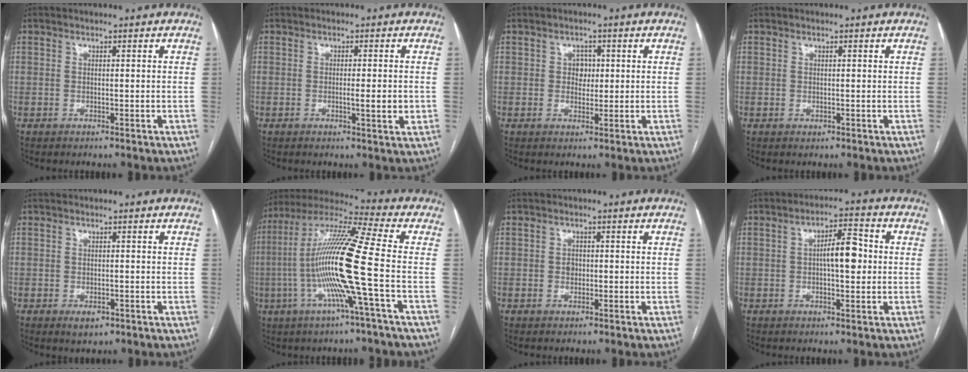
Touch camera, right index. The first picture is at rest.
{"total": 3.3, "force": [-0.5, 0.2, 3.3], "torque": [-0.049, -0.005, -0.007]}
{"total": 2.3, "force": [0.4, 1.8, 1.4], "torque": [-0.013, 0.004, 0.007]}
{"total": 0.0}
{"total": 2.1, "force": [-1.0, 1.3, 1.3], "torque": [-0.011, 0.000, -0.006]}
{"total": 16.8, "force": [-3.3, -1.1, 16.4], "torque": [-0.322, -0.001, -0.078]}
{"total": 1.4, "force": [-0.1, 1.1, 0.8], "torque": [-0.013, 0.002, 0.000]}
{"total": 6.4, "force": [0.3, 1.8, 6.1], "torque": [-0.100, 0.016, 0.004]}